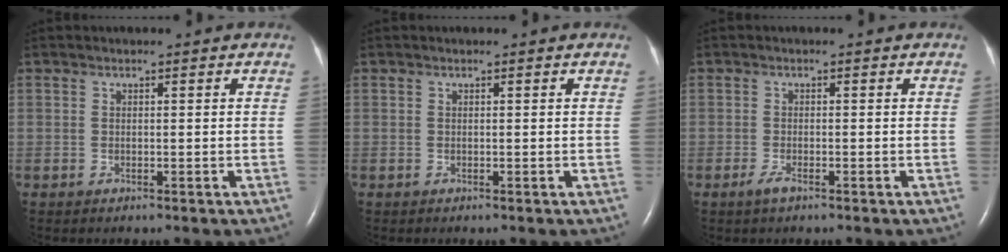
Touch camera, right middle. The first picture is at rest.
{"total": 0.0}
{"total": 1.6, "force": [-1.1, 0.3, 1.2], "torque": [-0.032, -0.004, -0.021]}